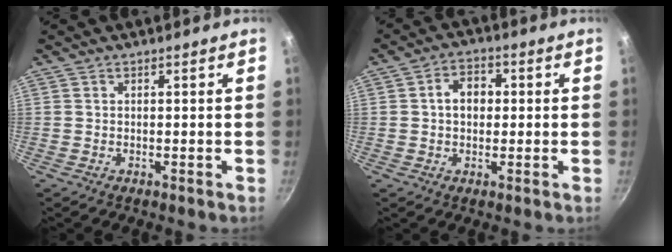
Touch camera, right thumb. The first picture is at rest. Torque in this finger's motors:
{"motor_torque": [-0.26, 1.24, 0.55, -0.60, 0.13]}